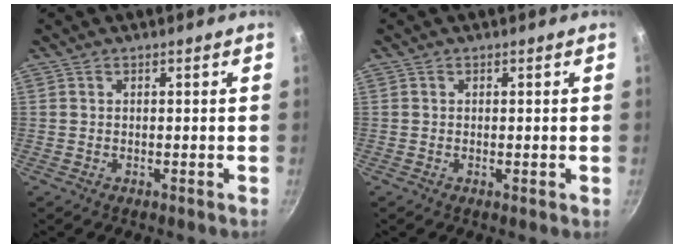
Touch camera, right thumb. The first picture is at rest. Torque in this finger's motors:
{"motor_torque": [-0.48, -0.02, -0.58, 0.11, -0.06]}